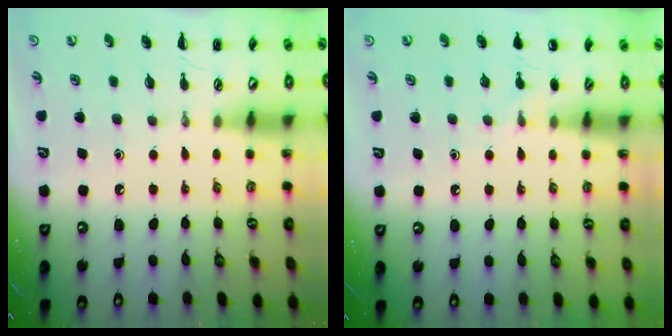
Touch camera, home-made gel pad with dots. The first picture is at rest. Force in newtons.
{"total": 5.6, "press": 5.2, "slide": 1.9}